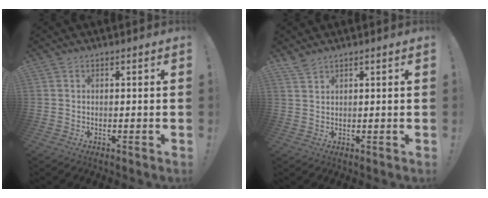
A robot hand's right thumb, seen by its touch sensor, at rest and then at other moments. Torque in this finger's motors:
{"motor_torque": [-0.09, -0.08, 0.26, 0.10, 0.01]}